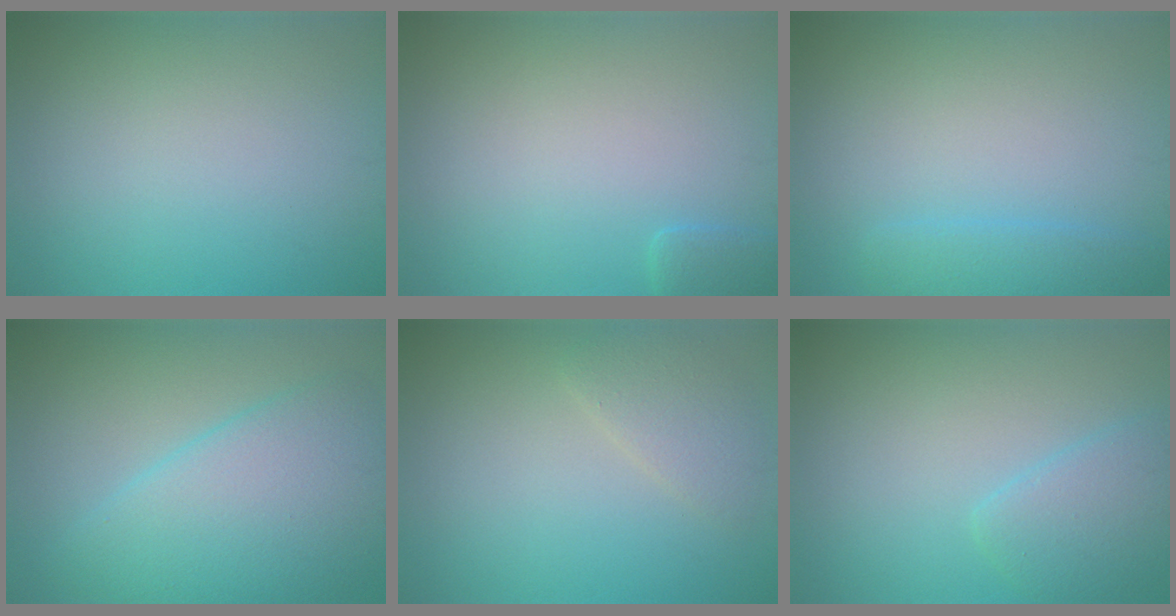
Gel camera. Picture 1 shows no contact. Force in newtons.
{"total": 1.4, "press": 1.4, "slide": 0.1}
{"total": 2.1, "press": 2.1, "slide": 0.1}
{"total": 7.4, "press": 7.4, "slide": 0.4}
{"total": 2.0, "press": 2.0, "slide": 0.2}
{"total": 2.9, "press": 2.9, "slide": 0.1}